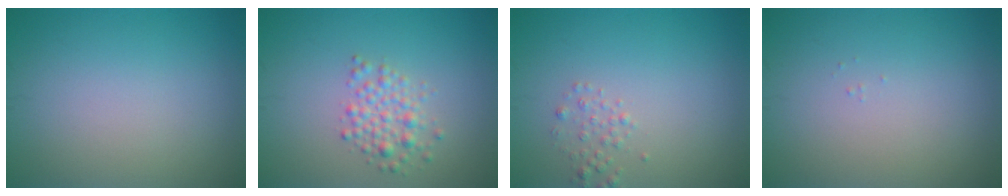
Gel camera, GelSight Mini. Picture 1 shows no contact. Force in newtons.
{"total": 2.5, "press": 2.5, "slide": 0.1}
{"total": 1.2, "press": 1.2, "slide": 0.1}
{"total": 0.0}